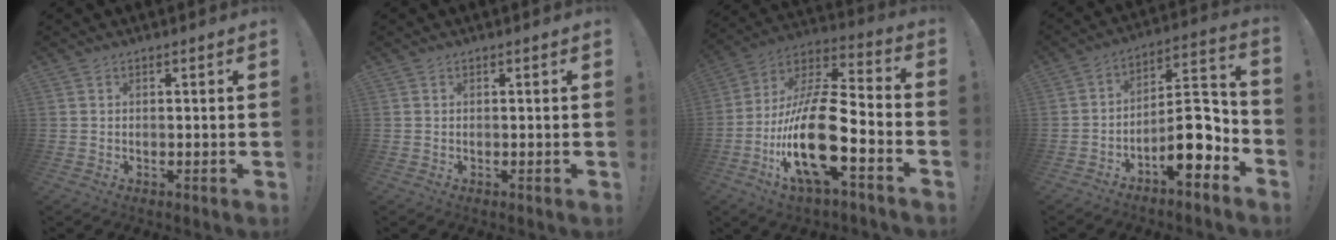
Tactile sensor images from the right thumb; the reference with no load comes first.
{"total": 0.0}
{"total": 23.3, "force": [-7.0, 7.8, 20.8], "torque": [-0.418, 0.026, -0.120]}
{"total": 13.5, "force": [-6.3, 5.2, 10.8], "torque": [-0.156, 0.032, -0.100]}